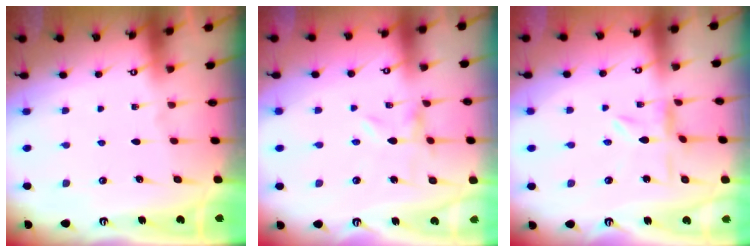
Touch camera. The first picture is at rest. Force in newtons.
{"total": 0.0}
{"total": 0.6, "press": 0.6, "slide": 0.2}